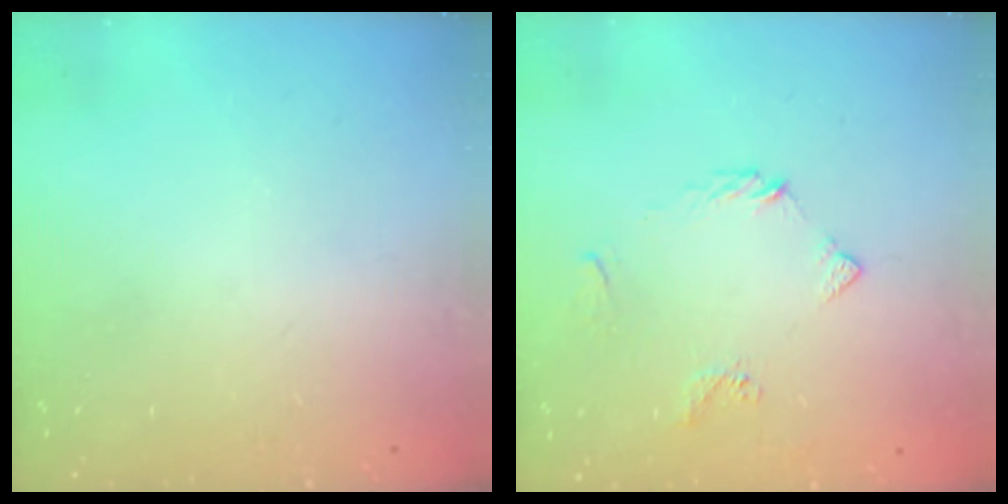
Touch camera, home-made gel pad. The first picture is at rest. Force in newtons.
{"total": 4.4, "press": 4.3, "slide": 0.7}